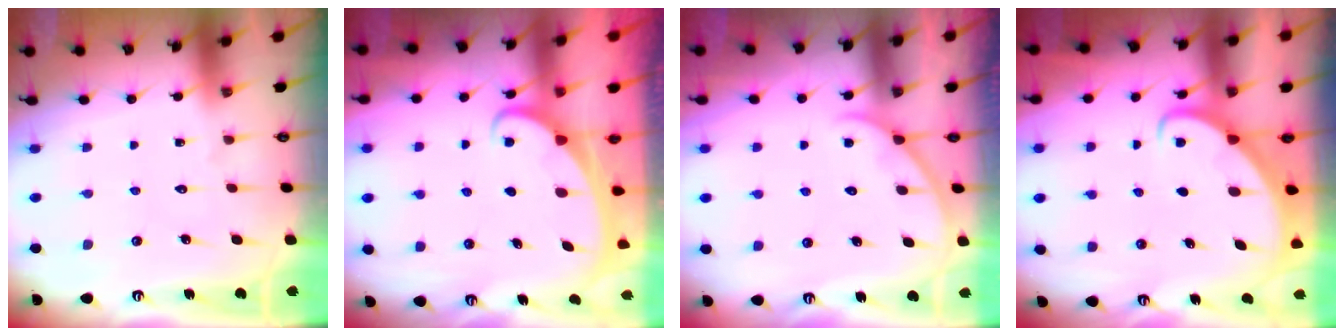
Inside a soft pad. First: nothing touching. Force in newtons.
{"total": 1.9, "press": 1.9, "slide": 0.1}
{"total": 3.3, "press": 3.3, "slide": 0.3}
{"total": 2.0, "press": 2.0, "slide": 0.3}